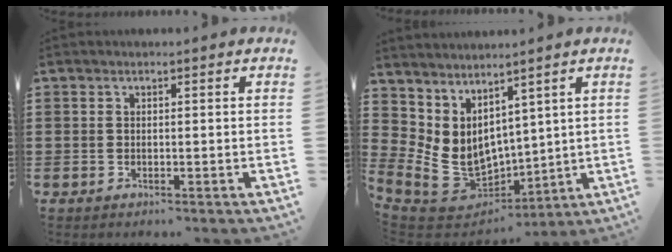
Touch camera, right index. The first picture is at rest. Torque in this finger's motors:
{"motor_torque": [1.04, 1.09, 0.28, 0.04]}